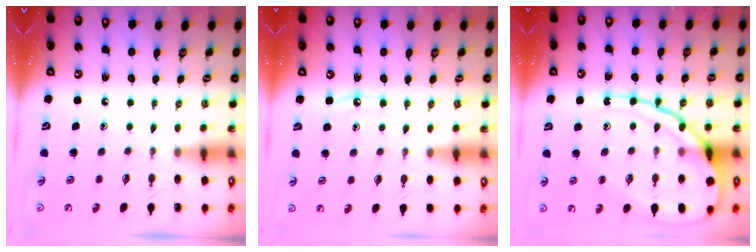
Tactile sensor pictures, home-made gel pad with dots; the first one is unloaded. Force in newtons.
{"total": 5.7, "press": 5.7, "slide": 0.5}
{"total": 17.1, "press": 17.1, "slide": 1.4}